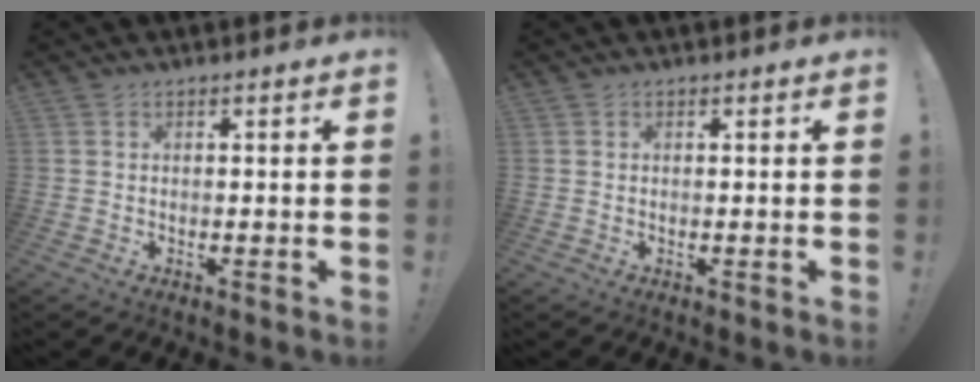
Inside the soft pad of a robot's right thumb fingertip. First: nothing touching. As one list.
[{"total": 0.0}]